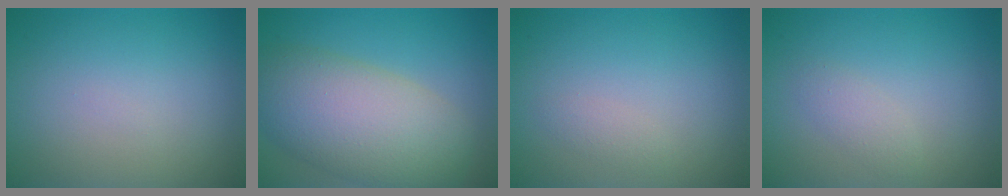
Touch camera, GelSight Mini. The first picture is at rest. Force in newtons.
{"total": 9.6, "press": 9.6, "slide": 0.4}
{"total": 0.8, "press": 0.8, "slide": 0.0}
{"total": 1.3, "press": 1.3, "slide": 0.1}